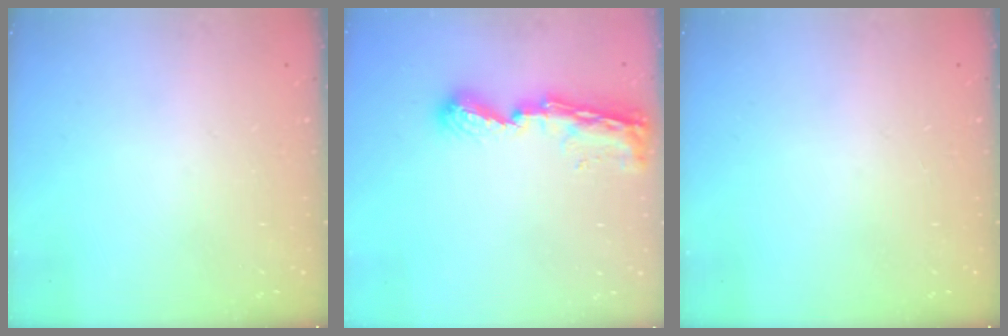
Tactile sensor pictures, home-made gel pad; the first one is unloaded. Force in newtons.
{"total": 8.9, "press": 8.9, "slide": 0.9}
{"total": 0.0}